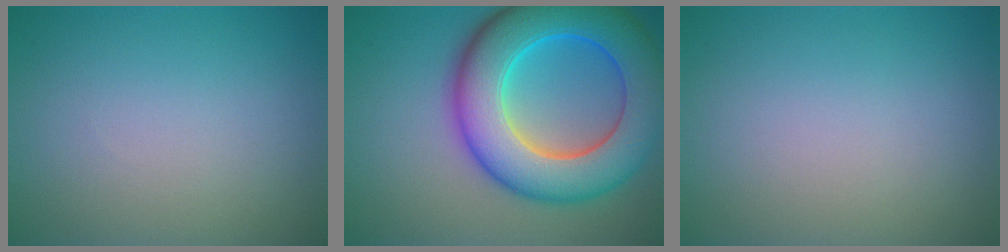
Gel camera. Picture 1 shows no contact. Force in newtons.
{"total": 12.2, "press": 12.2, "slide": 0.2}
{"total": 0.0}